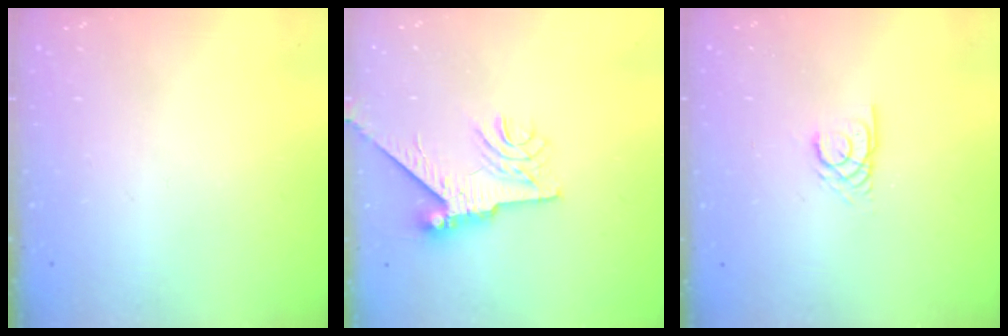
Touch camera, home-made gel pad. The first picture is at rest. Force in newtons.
{"total": 11.5, "press": 11.4, "slide": 1.2}
{"total": 2.7, "press": 2.7, "slide": 0.1}